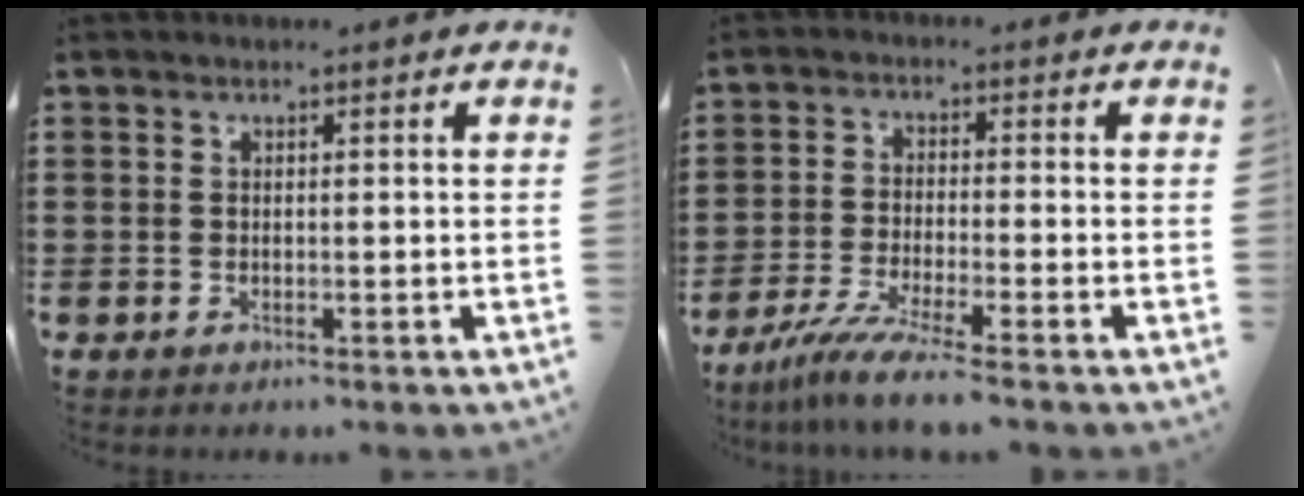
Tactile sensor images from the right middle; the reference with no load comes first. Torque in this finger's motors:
{"motor_torque": [1.68, -0.46, 0.18, 0.08]}